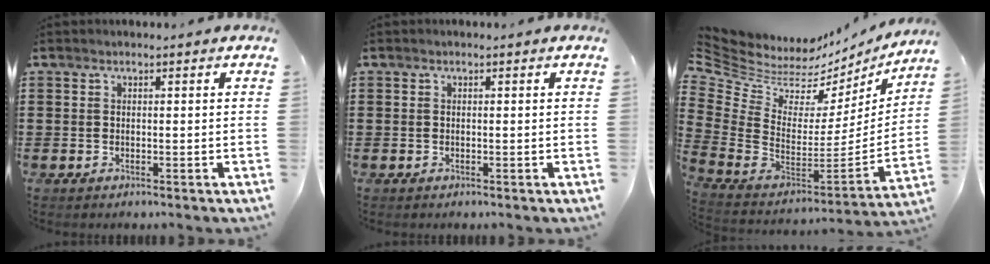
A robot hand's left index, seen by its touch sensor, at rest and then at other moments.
{"total": 0.0}
{"total": 5.1, "force": [4.3, 2.6, 1.1], "torque": [-0.066, -0.056, 0.072]}